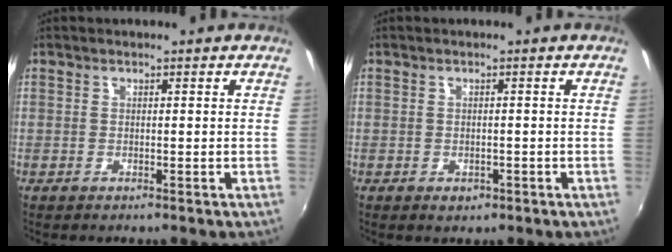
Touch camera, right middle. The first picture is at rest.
{"total": 1.8, "force": [-0.9, 1.3, 0.9], "torque": [-0.017, -0.004, -0.008]}